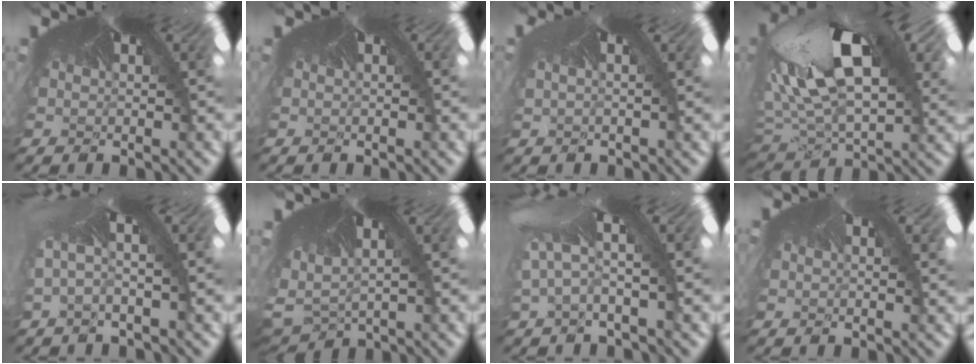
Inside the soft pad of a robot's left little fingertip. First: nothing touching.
{"total": 0.0}
{"total": 0.6, "force": [-0.5, -0.1, 0.3], "torque": [-0.021, 0.012, -0.004]}
{"total": 4.0, "force": [-2.2, 2.7, 2.1], "torque": [-0.083, -0.039, -0.021]}
{"total": 3.7, "force": [-2.7, -2.0, 1.5], "torque": [-0.033, -0.001, -0.026]}
{"total": 3.7, "force": [-3.2, 1.3, 1.4], "torque": [-0.068, -0.045, -0.014]}
{"total": 4.0, "force": [-2.8, -2.9, -0.2], "torque": [-0.007, -0.011, -0.024]}
{"total": 0.6, "force": [0.0, -0.2, -0.5], "torque": [0.000, 0.003, -0.004]}